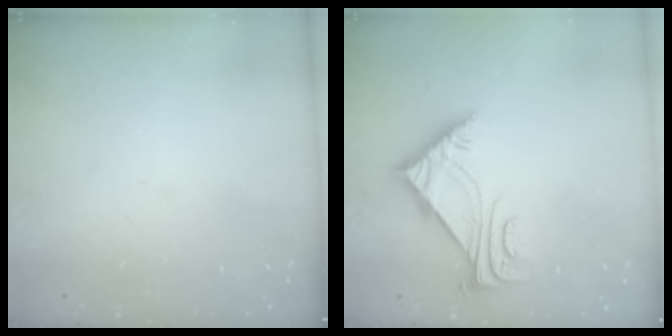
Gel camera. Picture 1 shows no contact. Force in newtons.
{"total": 6.1, "press": 6.0, "slide": 1.0}